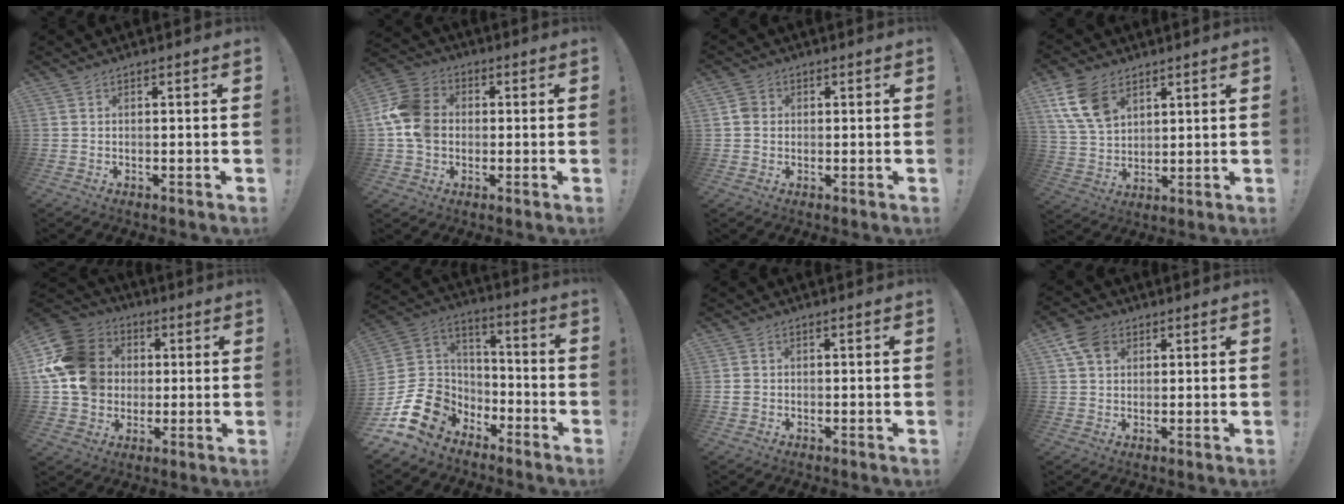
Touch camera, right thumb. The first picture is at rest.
{"total": 13.7, "force": [-0.2, 11.2, 7.8], "torque": [-0.144, 0.014, 0.002]}
{"total": 3.8, "force": [0.2, 3.5, 1.4], "torque": [-0.014, 0.008, 0.004]}
{"total": 13.1, "force": [6.7, 8.7, 7.2], "torque": [-0.129, -0.023, 0.133]}
{"total": 18.8, "force": [2.7, 16.2, 9.2], "torque": [-0.153, -0.004, 0.068]}
{"total": 18.5, "force": [-8.7, 14.2, 8.2], "torque": [-0.148, 0.047, -0.141]}
{"total": 1.7, "force": [-0.3, 1.6, 0.7], "torque": [-0.011, 0.005, -0.003]}
{"total": 7.3, "force": [3.3, 5.5, 3.5], "torque": [-0.054, -0.005, 0.066]}